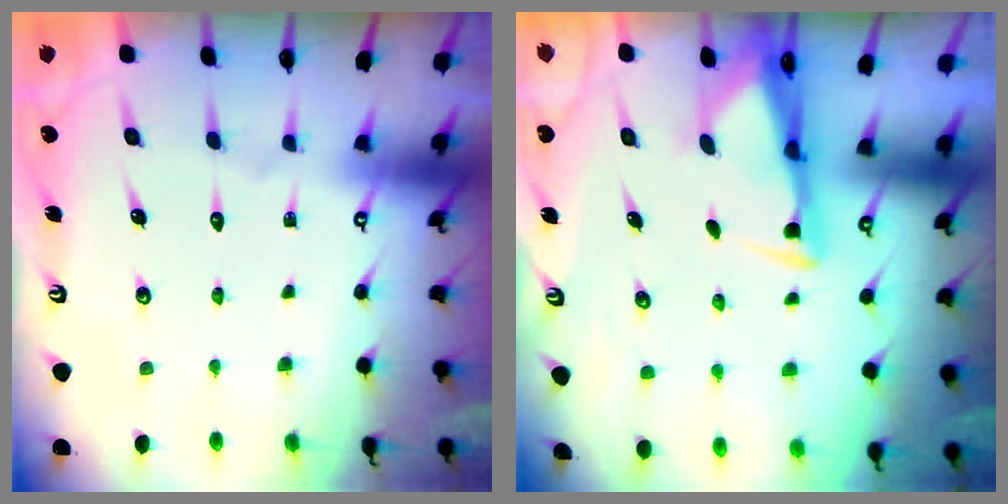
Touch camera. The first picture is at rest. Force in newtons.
{"total": 2.9, "press": 2.8, "slide": 1.0}